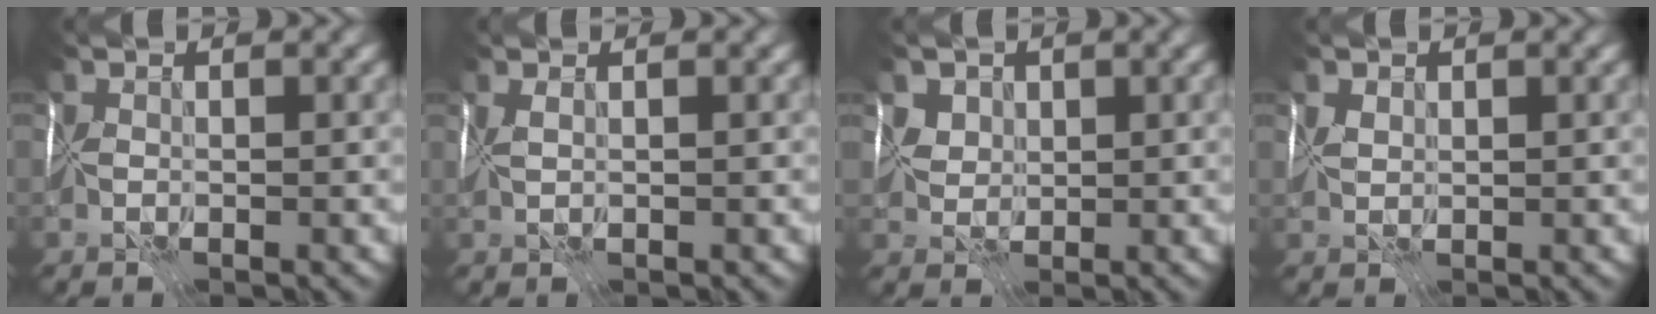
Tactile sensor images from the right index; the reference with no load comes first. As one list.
[{"total": 1.1, "force": [0.6, -0.9, -0.1], "torque": [0.006, 0.000, 0.019]}, {"total": 1.9, "force": [1.7, 1.0, 0.1], "torque": [0.004, -0.003, 0.037]}, {"total": 0.8, "force": [0.7, -0.2, -0.1], "torque": [0.005, 0.001, 0.016]}]